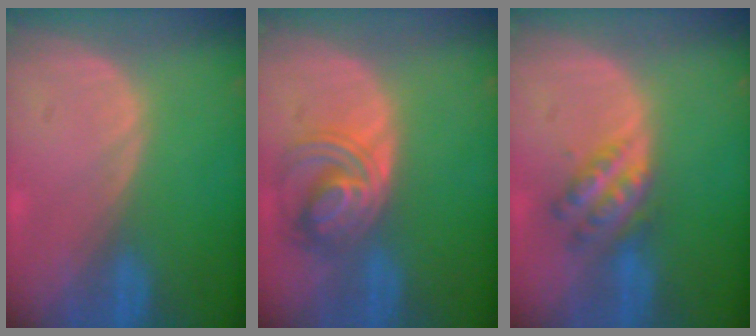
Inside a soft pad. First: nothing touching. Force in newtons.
{"total": 6.4, "press": 6.3, "slide": 0.7}
{"total": 5.9, "press": 5.1, "slide": 2.8}